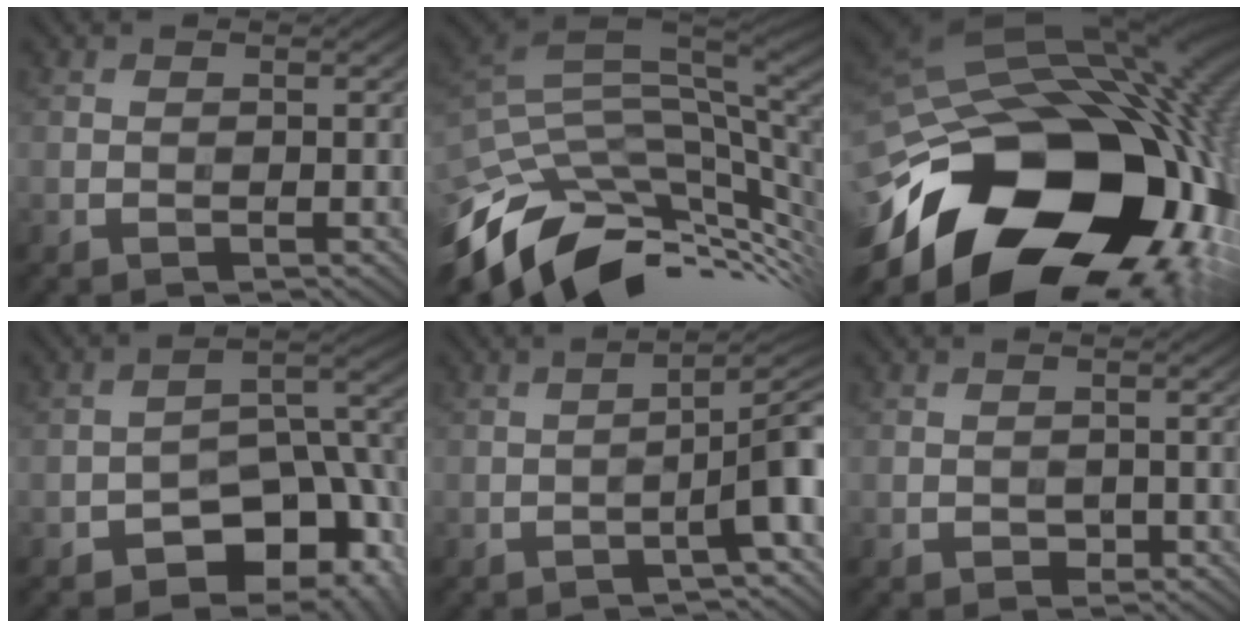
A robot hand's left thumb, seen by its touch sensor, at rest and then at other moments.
{"total": 13.6, "force": [-5.3, 6.2, 10.9], "torque": [-0.223, -0.010, -0.093]}
{"total": 22.7, "force": [-7.6, 14.6, 15.6], "torque": [-0.322, -0.058, -0.101]}
{"total": 10.8, "force": [-5.6, 6.0, 7.0], "torque": [-0.091, -0.007, -0.094]}
{"total": 6.6, "force": [-2.0, 1.1, 6.2], "torque": [-0.087, 0.022, -0.031]}
{"total": 1.3, "force": [-0.6, 0.9, 0.8], "torque": [-0.015, -0.001, -0.011]}